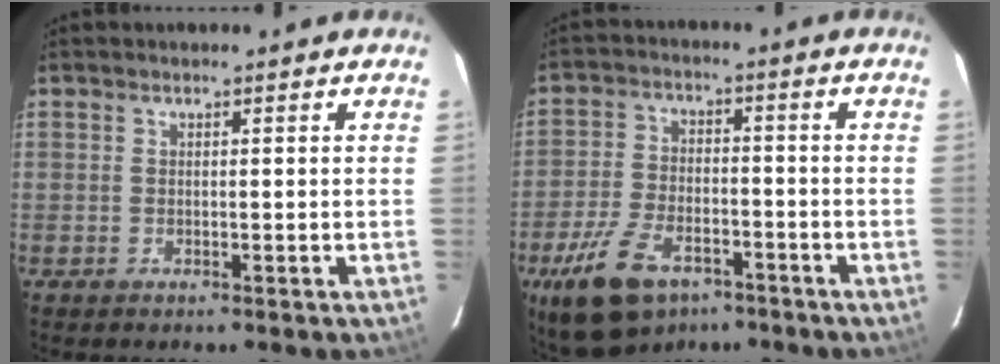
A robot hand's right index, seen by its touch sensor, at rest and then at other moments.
{"total": 13.7, "force": [-8.5, 7.2, 7.9], "torque": [-0.179, -0.014, -0.148]}